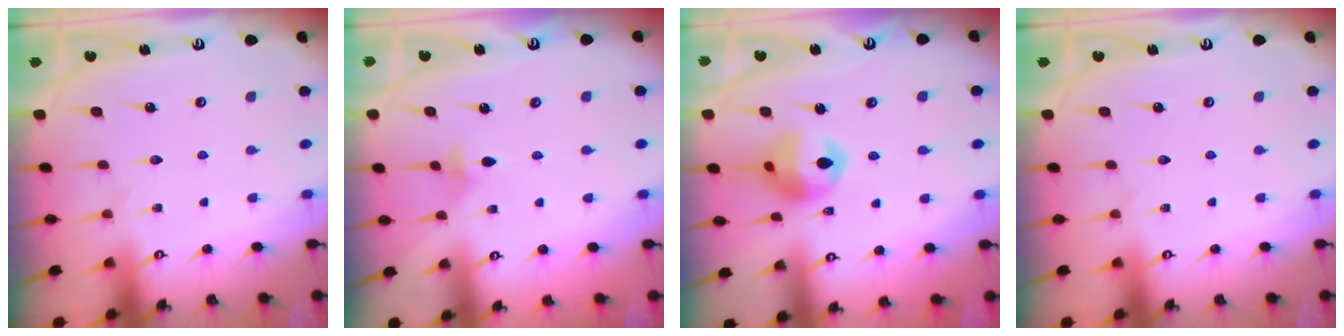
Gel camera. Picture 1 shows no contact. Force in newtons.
{"total": 2.7, "press": 2.6, "slide": 0.6}
{"total": 12.2, "press": 12.1, "slide": 1.6}
{"total": 0.0}